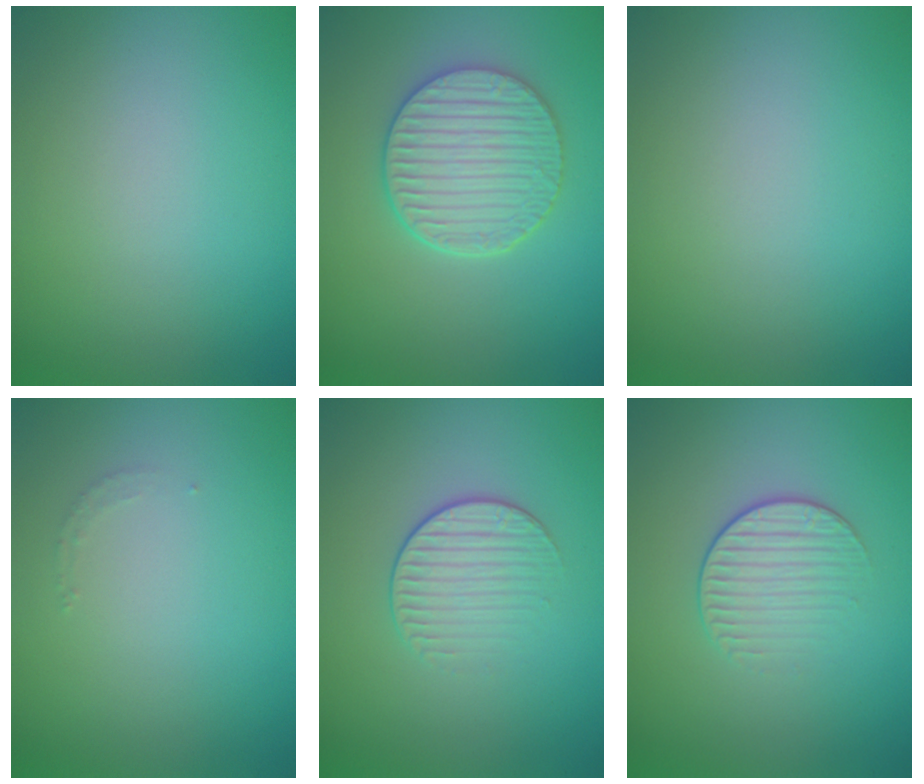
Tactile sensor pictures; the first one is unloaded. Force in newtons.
{"total": 5.2, "press": 4.3, "slide": 2.9}
{"total": 0.0}
{"total": 0.8, "press": 0.8, "slide": 0.1}
{"total": 2.0, "press": 1.4, "slide": 1.4}
{"total": 2.0, "press": 1.4, "slide": 1.4}